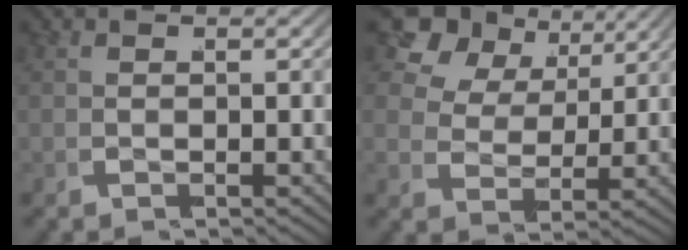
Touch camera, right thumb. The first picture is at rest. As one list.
[{"total": 5.9, "force": [3.0, 4.0, 3.1], "torque": [-0.072, 0.009, 0.038]}]